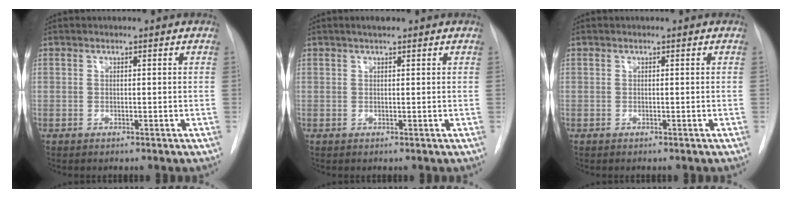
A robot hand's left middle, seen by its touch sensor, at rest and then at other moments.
{"total": 1.5, "force": [1.1, 0.4, 1.0], "torque": [-0.019, 0.007, 0.017]}
{"total": 0.0}